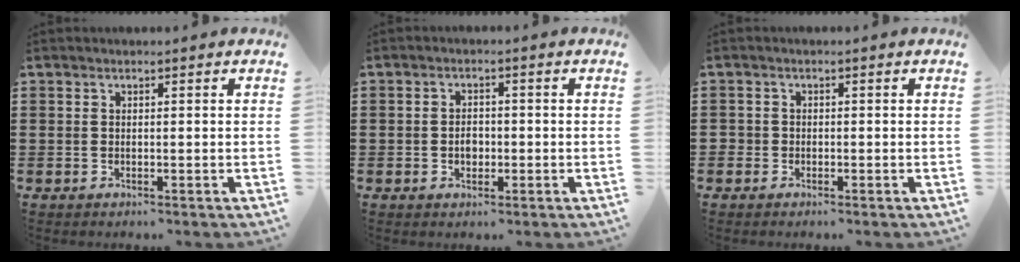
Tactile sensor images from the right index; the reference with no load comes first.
{"total": 2.3, "force": [-0.5, 1.6, 1.6], "torque": [-0.024, 0.001, -0.013]}
{"total": 1.2, "force": [-0.5, 1.1, 0.2], "torque": [-0.006, 0.003, -0.013]}